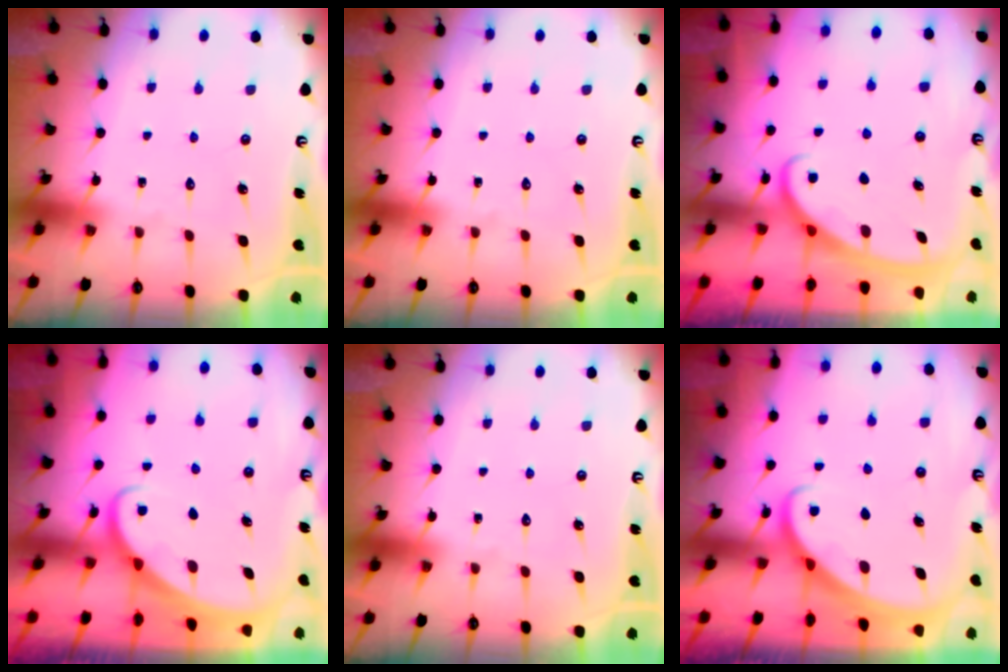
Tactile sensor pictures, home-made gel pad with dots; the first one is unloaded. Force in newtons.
{"total": 0.0}
{"total": 2.8, "press": 2.8, "slide": 0.4}
{"total": 2.4, "press": 2.4, "slide": 0.2}
{"total": 0.0}
{"total": 2.3, "press": 2.3, "slide": 0.3}